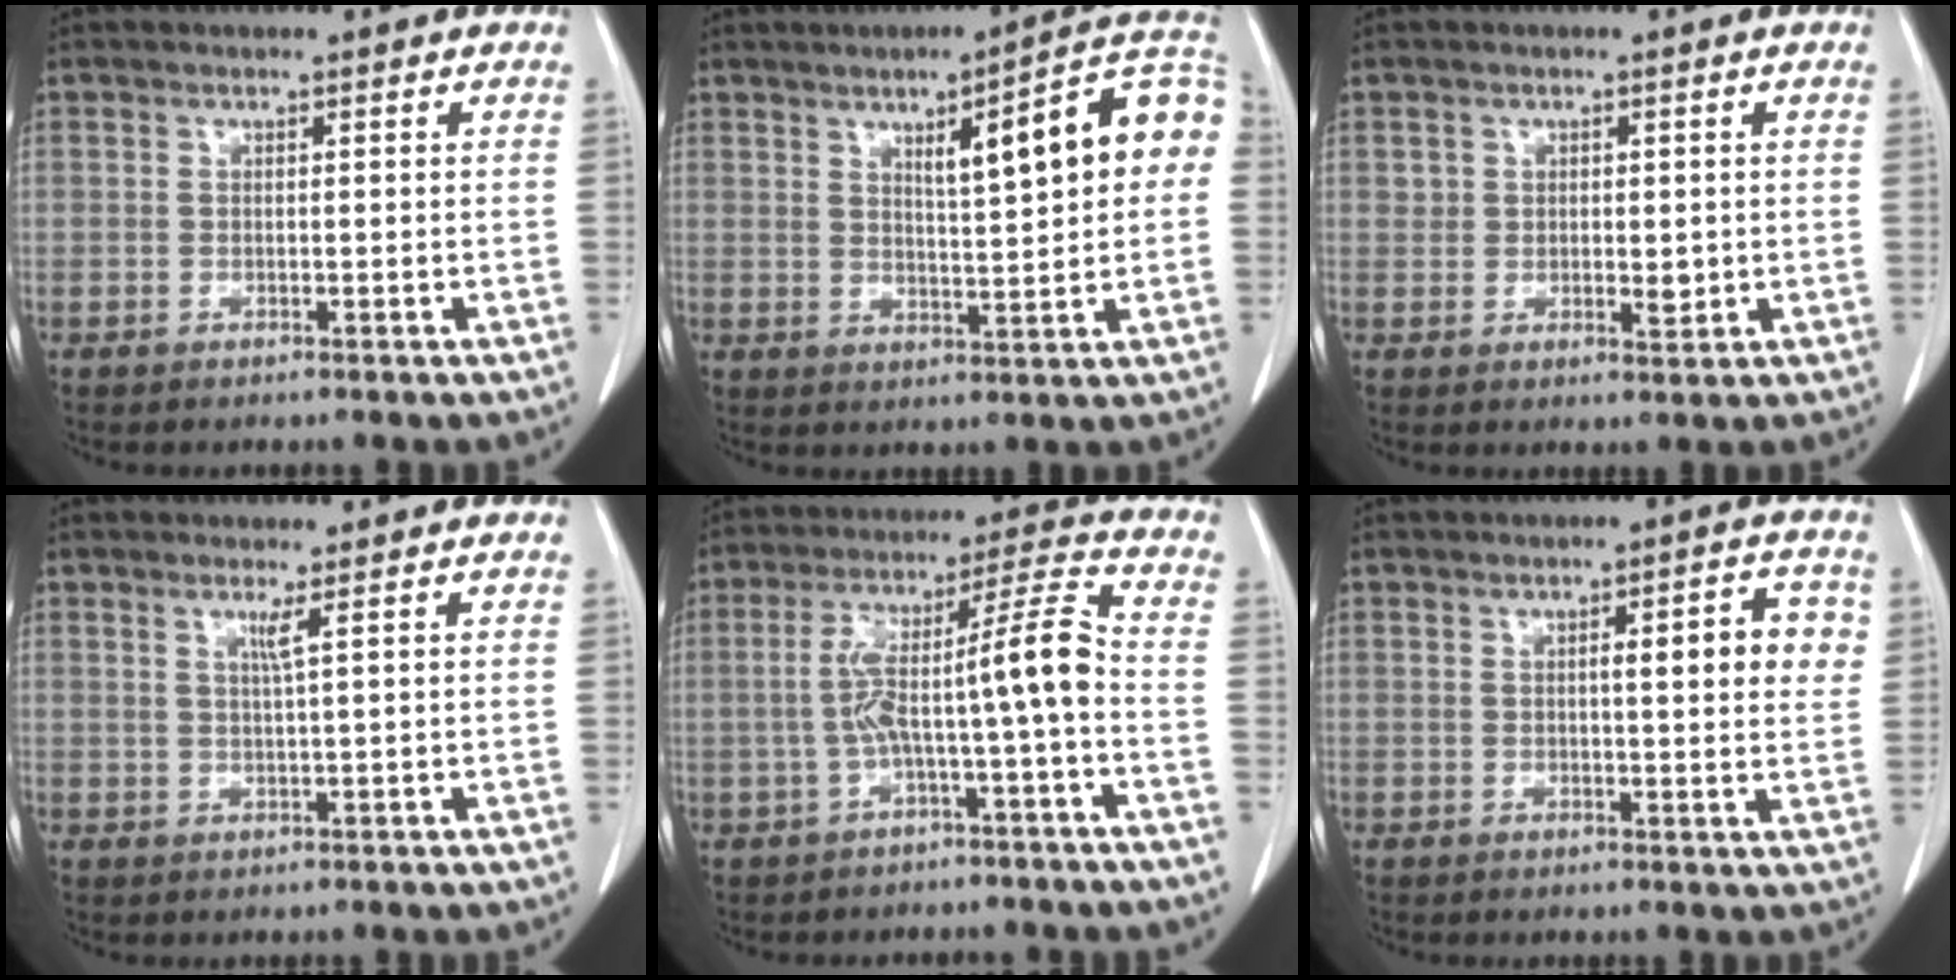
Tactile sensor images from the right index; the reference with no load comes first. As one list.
[{"total": 13.4, "force": [3.1, 1.9, 12.9], "torque": [-0.174, 0.030, 0.040]}, {"total": 2.9, "force": [0.3, 2.0, 2.1], "torque": [-0.028, -0.002, 0.012]}, {"total": 1.7, "force": [0.8, -0.6, 1.4], "torque": [-0.033, -0.007, 0.019]}, {"total": 9.8, "force": [-1.9, -0.4, 9.6], "torque": [-0.166, 0.040, -0.029]}, {"total": 6.2, "force": [1.4, 1.1, 5.9], "torque": [-0.080, 0.008, 0.017]}]